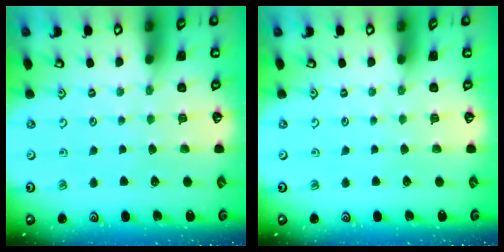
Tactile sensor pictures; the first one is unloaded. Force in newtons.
{"total": 0.0}